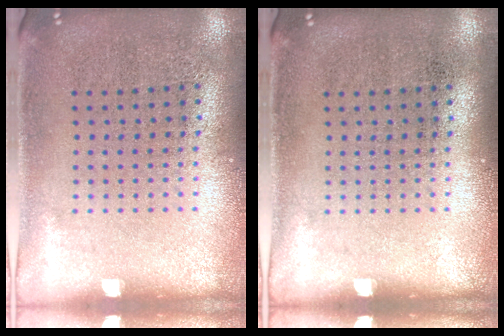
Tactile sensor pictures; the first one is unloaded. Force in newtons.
{"total": 0.0}